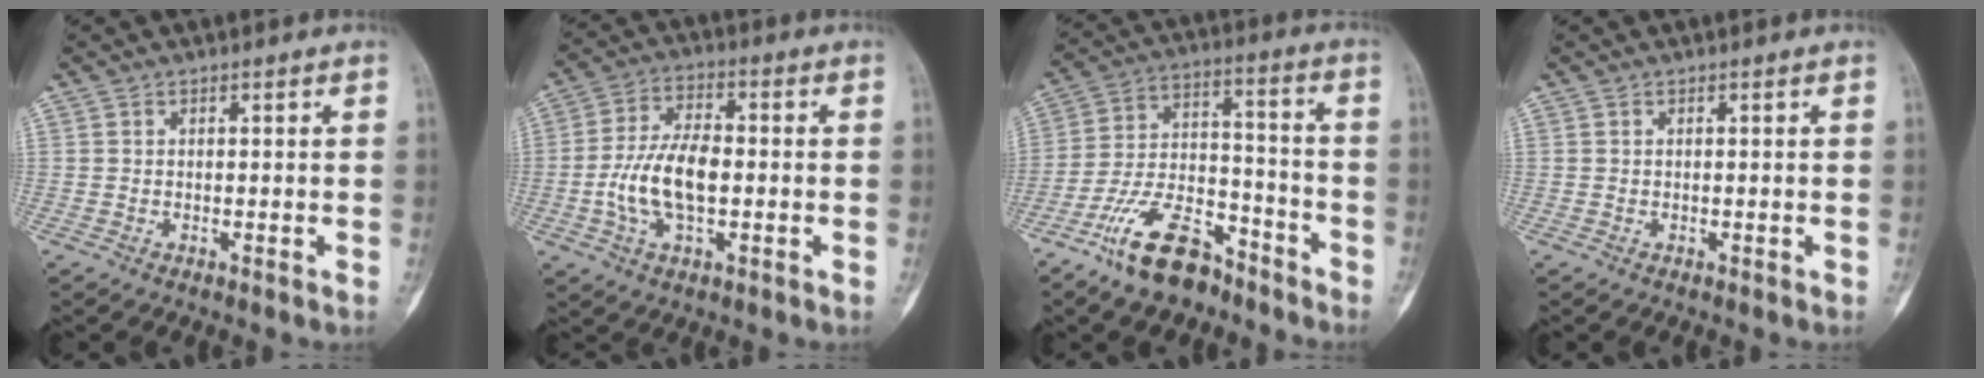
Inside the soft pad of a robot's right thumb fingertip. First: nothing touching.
{"total": 11.9, "force": [-1.6, 6.2, 10.0], "torque": [-0.190, 0.019, -0.034]}
{"total": 15.1, "force": [-10.6, 7.0, 8.1], "torque": [-0.131, 0.085, -0.196]}
{"total": 0.0}